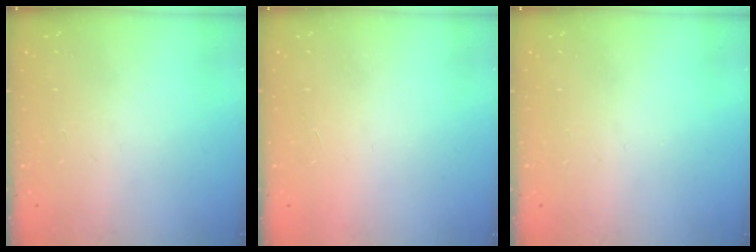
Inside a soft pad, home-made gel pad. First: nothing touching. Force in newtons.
{"total": 1.7, "press": 1.7, "slide": 0.1}
{"total": 0.0}